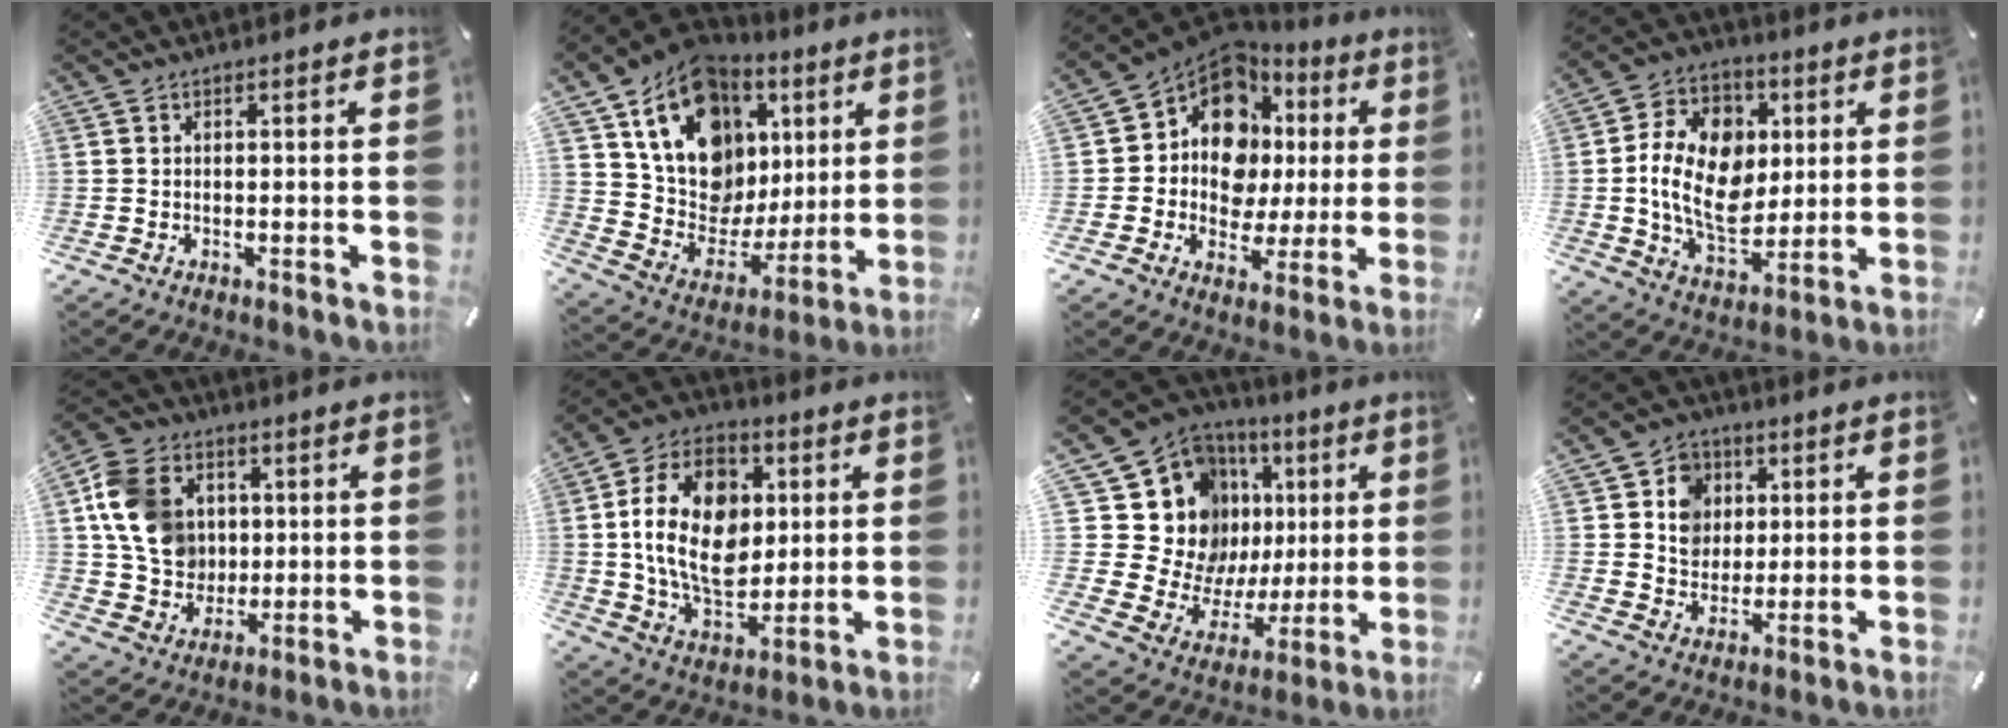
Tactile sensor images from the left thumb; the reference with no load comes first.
{"total": 18.9, "force": [7.8, 14.5, 9.2], "torque": [-0.137, -0.052, 0.149]}
{"total": 12.9, "force": [4.4, 10.1, 6.6], "torque": [-0.130, -0.047, 0.088]}
{"total": 17.2, "force": [0.6, 12.9, 11.4], "torque": [-0.226, 0.010, 0.011]}
{"total": 13.2, "force": [2.1, 11.4, 6.3], "torque": [-0.121, 0.010, 0.046]}
{"total": 19.9, "force": [2.1, 14.3, 13.7], "torque": [-0.259, 0.006, 0.037]}
{"total": 19.8, "force": [6.3, 16.3, 9.2], "torque": [-0.184, -0.062, 0.143]}
{"total": 7.9, "force": [1.7, 7.3, 2.2], "torque": [-0.035, 0.004, 0.032]}